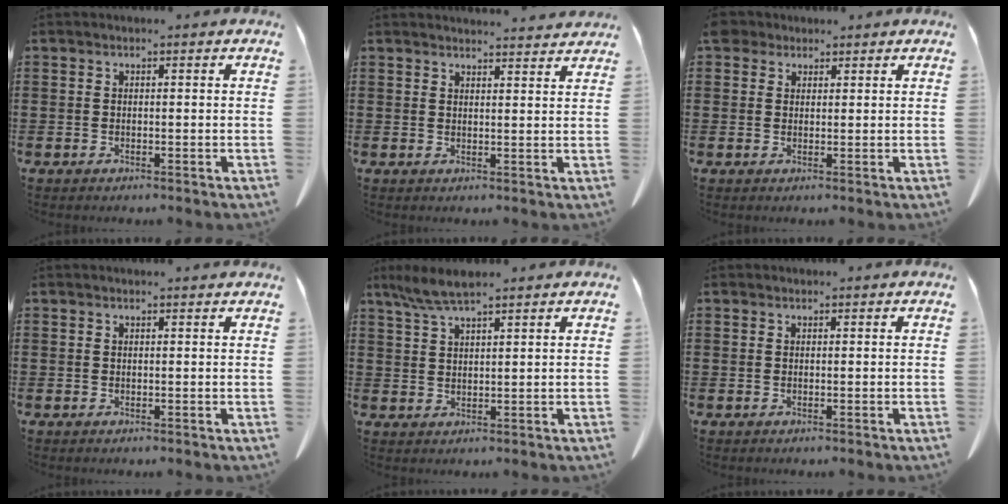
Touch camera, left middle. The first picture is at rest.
{"total": 2.8, "force": [2.8, -0.1, 0.2], "torque": [-0.004, -0.011, 0.052]}
{"total": 2.5, "force": [2.0, 1.4, 0.6], "torque": [-0.021, 0.010, 0.038]}
{"total": 0.5, "force": [0.5, 0.0, 0.2], "torque": [-0.006, -0.001, 0.010]}
{"total": 4.8, "force": [3.6, 0.7, 3.1], "torque": [-0.069, -0.002, 0.067]}
{"total": 0.0}